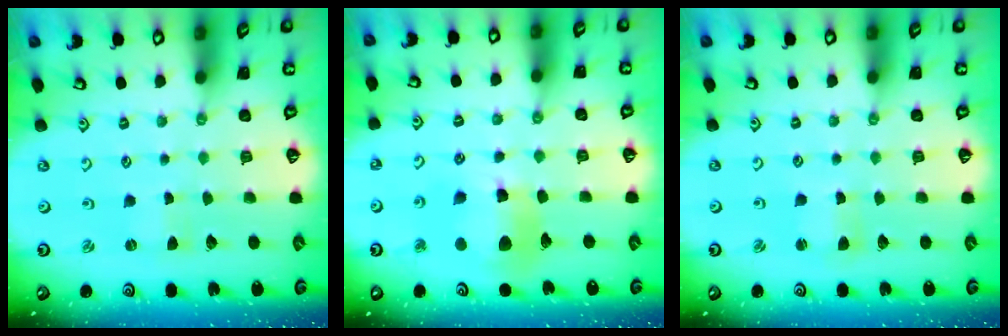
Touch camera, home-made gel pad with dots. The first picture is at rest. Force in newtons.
{"total": 12.5, "press": 12.5, "slide": 1.4}
{"total": 2.5, "press": 2.5, "slide": 0.3}